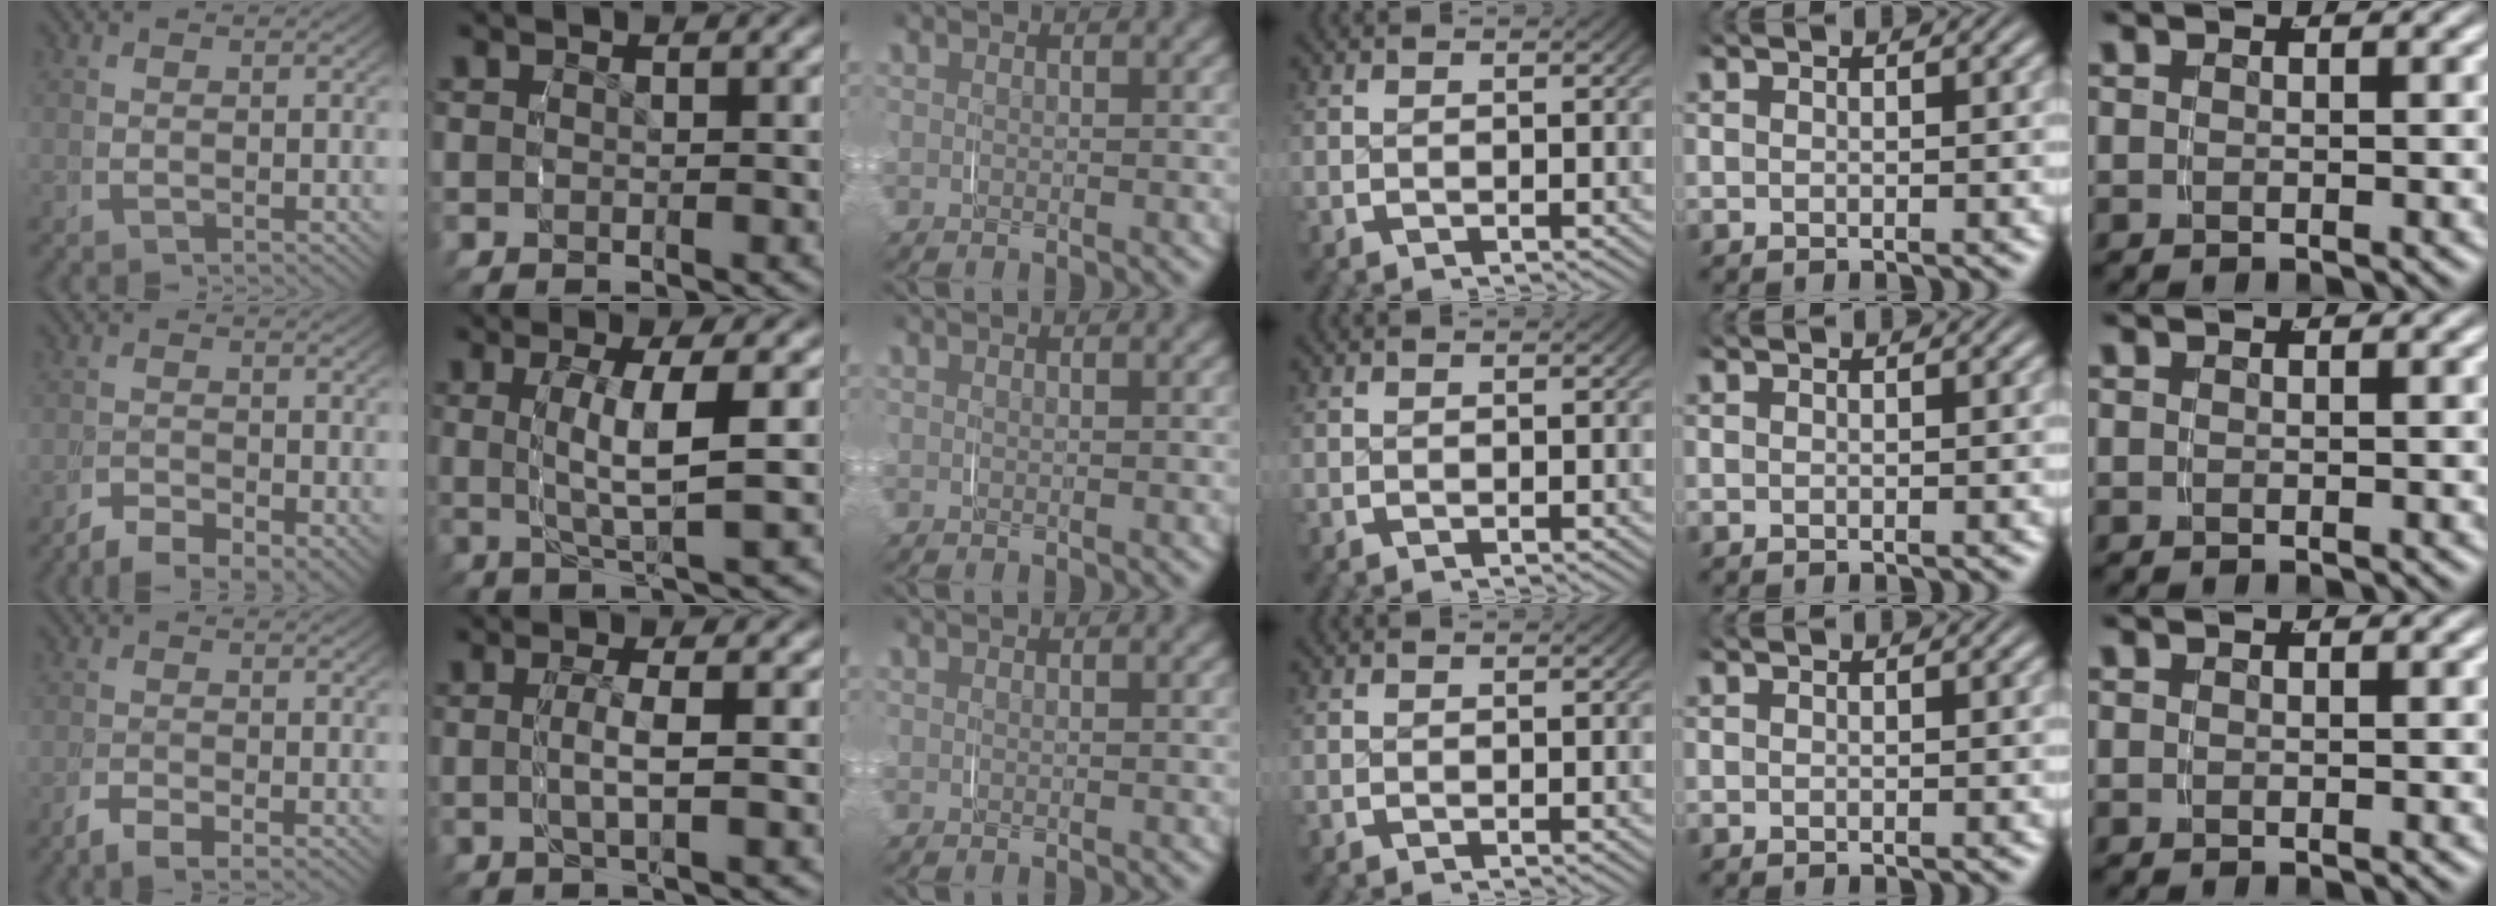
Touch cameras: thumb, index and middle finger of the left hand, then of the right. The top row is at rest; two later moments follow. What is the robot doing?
{"motion": "grasp_and_lifting", "object": "map"}